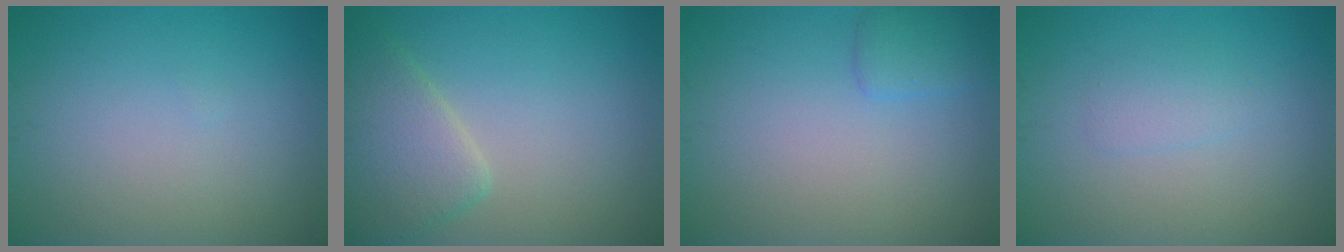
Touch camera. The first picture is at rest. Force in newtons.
{"total": 4.5, "press": 4.5, "slide": 0.3}
{"total": 1.6, "press": 1.6, "slide": 0.1}
{"total": 1.3, "press": 1.3, "slide": 0.0}